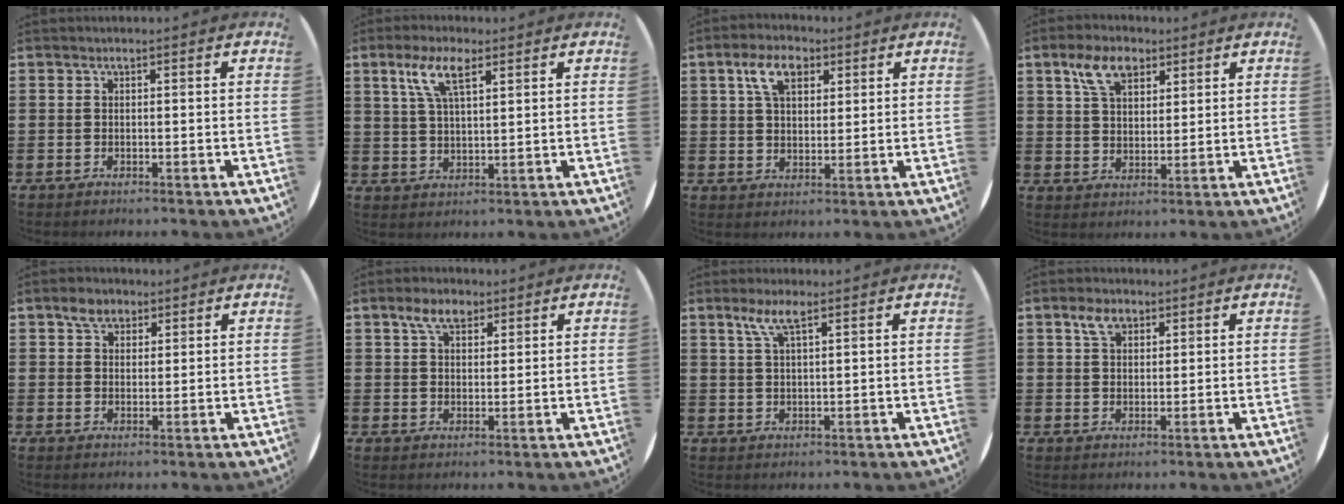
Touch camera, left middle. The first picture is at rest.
{"total": 6.2, "force": [3.6, 2.0, 4.6], "torque": [-0.102, 0.011, 0.063]}
{"total": 6.0, "force": [3.3, 3.3, 3.8], "torque": [-0.071, 0.008, 0.055]}
{"total": 6.5, "force": [3.9, 3.6, 3.7], "torque": [-0.069, 0.006, 0.070]}
{"total": 3.1, "force": [2.3, 1.9, 0.9], "torque": [-0.006, 0.002, 0.041]}
{"total": 4.7, "force": [3.2, 2.4, 2.5], "torque": [-0.040, 0.003, 0.054]}
{"total": 4.0, "force": [2.6, 0.8, 3.0], "torque": [-0.066, 0.007, 0.044]}
{"total": 3.4, "force": [2.2, 1.9, 1.7], "torque": [-0.030, 0.002, 0.040]}